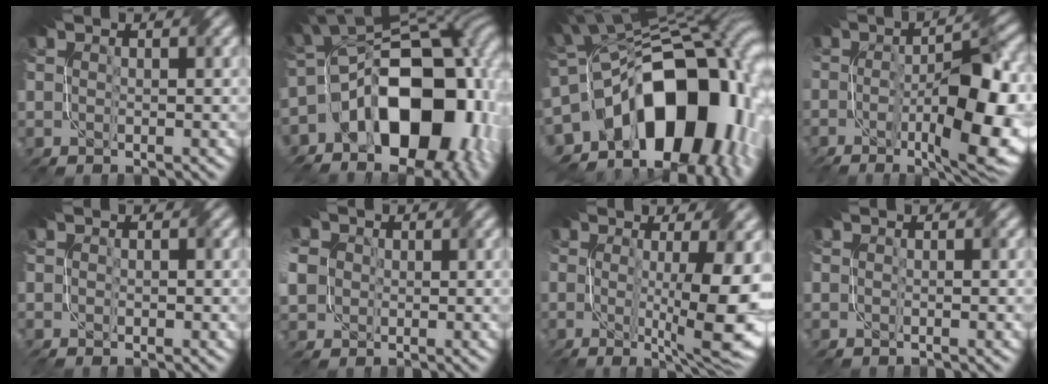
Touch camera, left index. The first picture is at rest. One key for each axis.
{"total": 15.3, "fx": -5.9, "fy": 9.8, "fz": 10.2, "tx": -0.121, "ty": 0.002, "tz": -0.102}
{"total": 18.5, "fx": -4.7, "fy": 11.9, "fz": 13.3, "tx": -0.195, "ty": -0.001, "tz": -0.069}
{"total": 12.2, "fx": -3.1, "fy": 4.1, "fz": 11.0, "tx": -0.171, "ty": -0.007, "tz": -0.040}
{"total": 1.5, "fx": -0.4, "fy": 0.7, "fz": 1.2, "tx": -0.012, "ty": -0.001, "tz": 0.004}
{"total": 5.6, "fx": 0.3, "fy": 4.9, "fz": 2.8, "tx": -0.078, "ty": 0.014, "tz": 0.001}
{"total": 9.3, "fx": -0.6, "fy": 2.4, "fz": 9.0, "tx": -0.126, "ty": -0.012, "tz": -0.001}
{"total": 0.7, "fx": -0.3, "fy": 0.3, "fz": 0.5, "tx": -0.001, "ty": 0.000, "tz": -0.003}